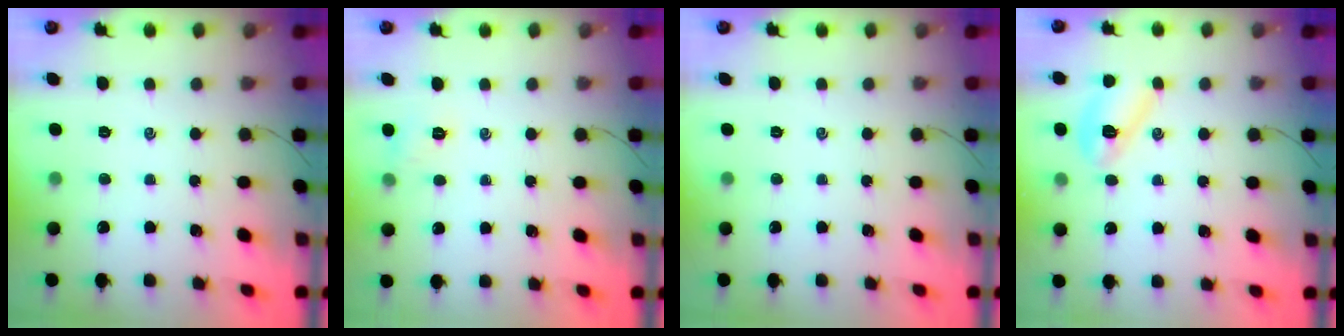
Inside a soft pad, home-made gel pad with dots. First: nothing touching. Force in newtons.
{"total": 5.9, "press": 5.8, "slide": 1.2}
{"total": 0.0}
{"total": 8.6, "press": 8.6, "slide": 0.5}